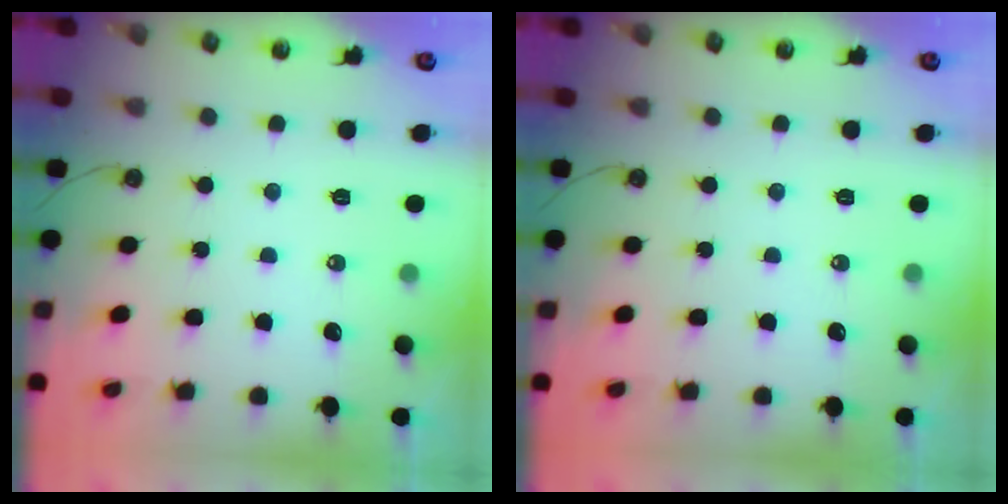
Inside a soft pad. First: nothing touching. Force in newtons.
{"total": 0.0}